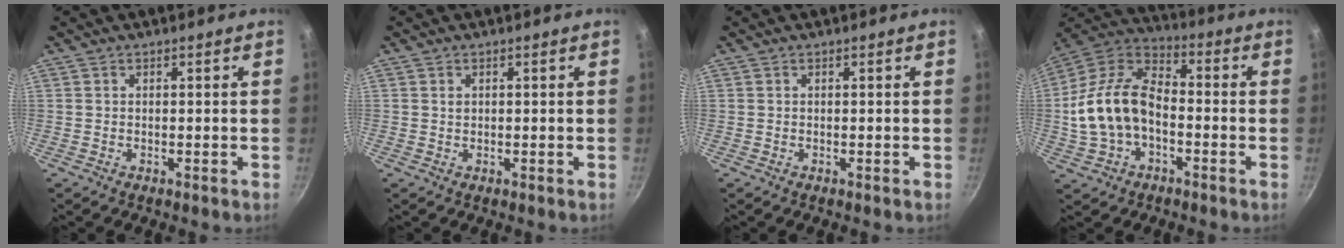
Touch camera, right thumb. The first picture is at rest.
{"total": 0.7, "force": [0.2, 0.6, 0.3], "torque": [-0.002, 0.000, 0.004]}
{"total": 0.0}
{"total": 16.3, "force": [-2.4, 10.3, 12.4], "torque": [-0.216, 0.044, -0.057]}